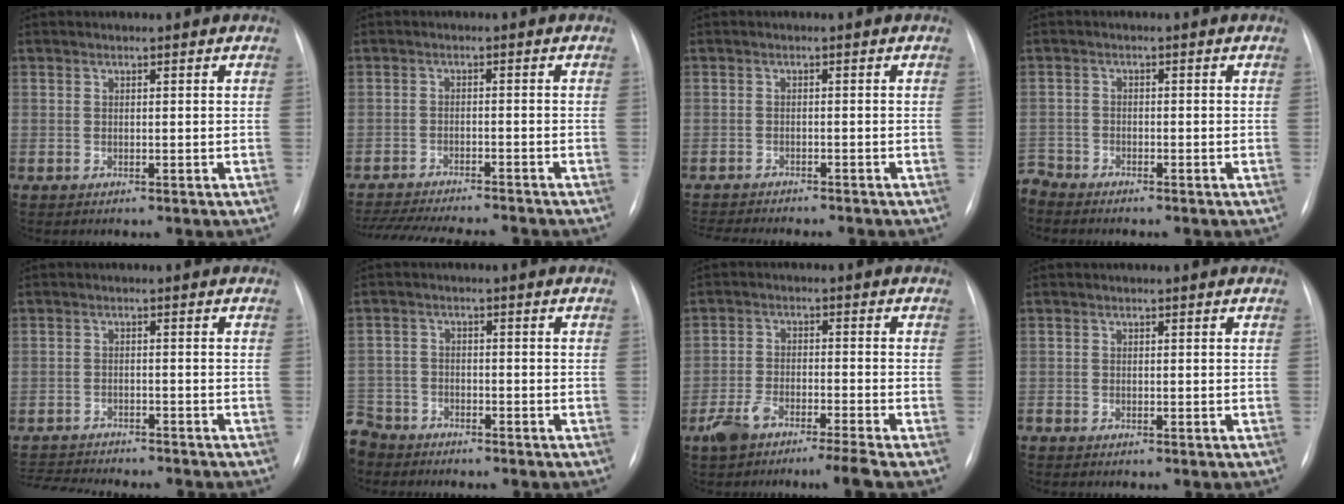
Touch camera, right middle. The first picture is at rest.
{"total": 16.0, "force": [-14.4, 2.3, 6.6], "torque": [-0.133, -0.019, -0.203]}
{"total": 10.4, "force": [-9.4, 1.9, 4.1], "torque": [-0.058, -0.008, -0.124]}
{"total": 3.1, "force": [-3.1, 0.6, -0.2], "torque": [0.009, -0.009, -0.058]}
{"total": 11.6, "force": [-10.8, 2.0, 3.8], "torque": [-0.068, -0.001, -0.151]}
{"total": 8.3, "force": [-6.9, 4.4, 1.1], "torque": [-0.040, -0.004, -0.130]}
{"total": 6.8, "force": [-5.1, 0.3, 4.5], "torque": [-0.090, -0.010, -0.094]}
{"total": 0.5, "force": [-0.5, 0.2, 0.1], "torque": [-0.003, 0.001, -0.011]}